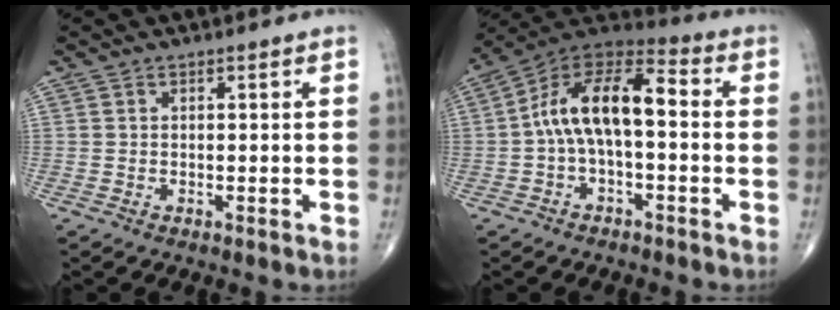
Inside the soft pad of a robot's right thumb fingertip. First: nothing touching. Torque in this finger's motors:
{"motor_torque": [-0.09, 0.74, 0.91, 0.35, 0.37]}